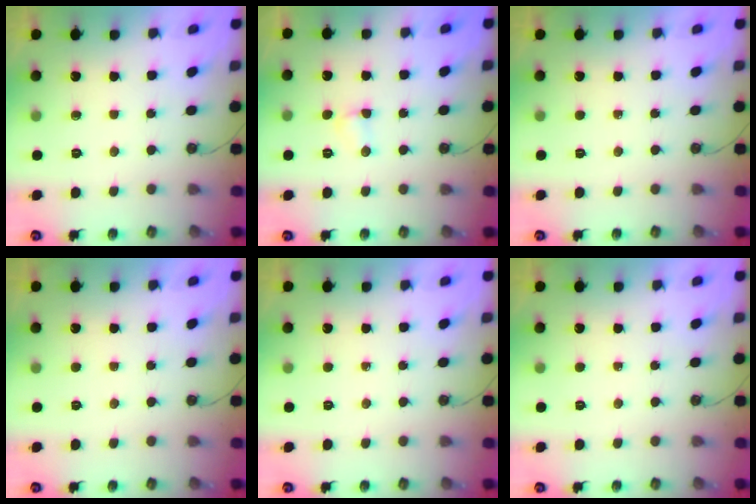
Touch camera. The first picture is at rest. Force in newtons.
{"total": 2.5, "press": 2.5, "slide": 0.5}
{"total": 0.0}
{"total": 0.0}
{"total": 0.0}
{"total": 0.0}